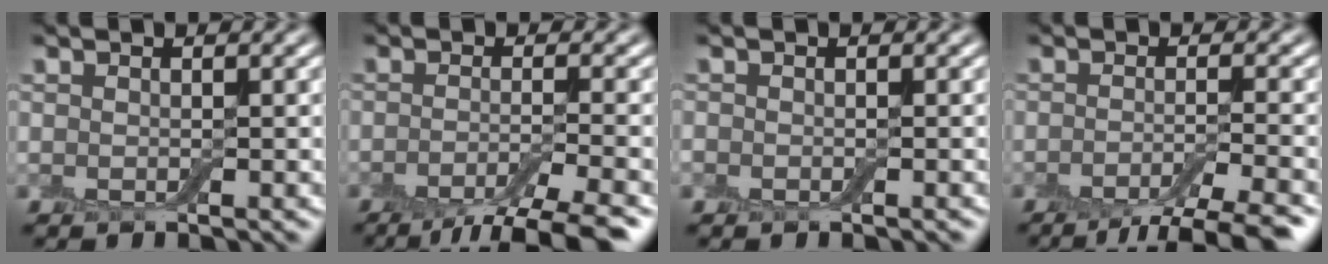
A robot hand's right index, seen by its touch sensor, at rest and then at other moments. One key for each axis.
{"total": 6.4, "fx": -4.2, "fy": 1.4, "fz": 4.6, "tx": -0.059, "ty": -0.005, "tz": -0.073}
{"total": 0.7, "fx": -0.4, "fy": 0.5, "fz": 0.2, "tx": 0.000, "ty": -0.004, "tz": -0.005}
{"total": 5.8, "fx": -3.9, "fy": 1.2, "fz": 4.2, "tx": -0.051, "ty": -0.002, "tz": -0.065}